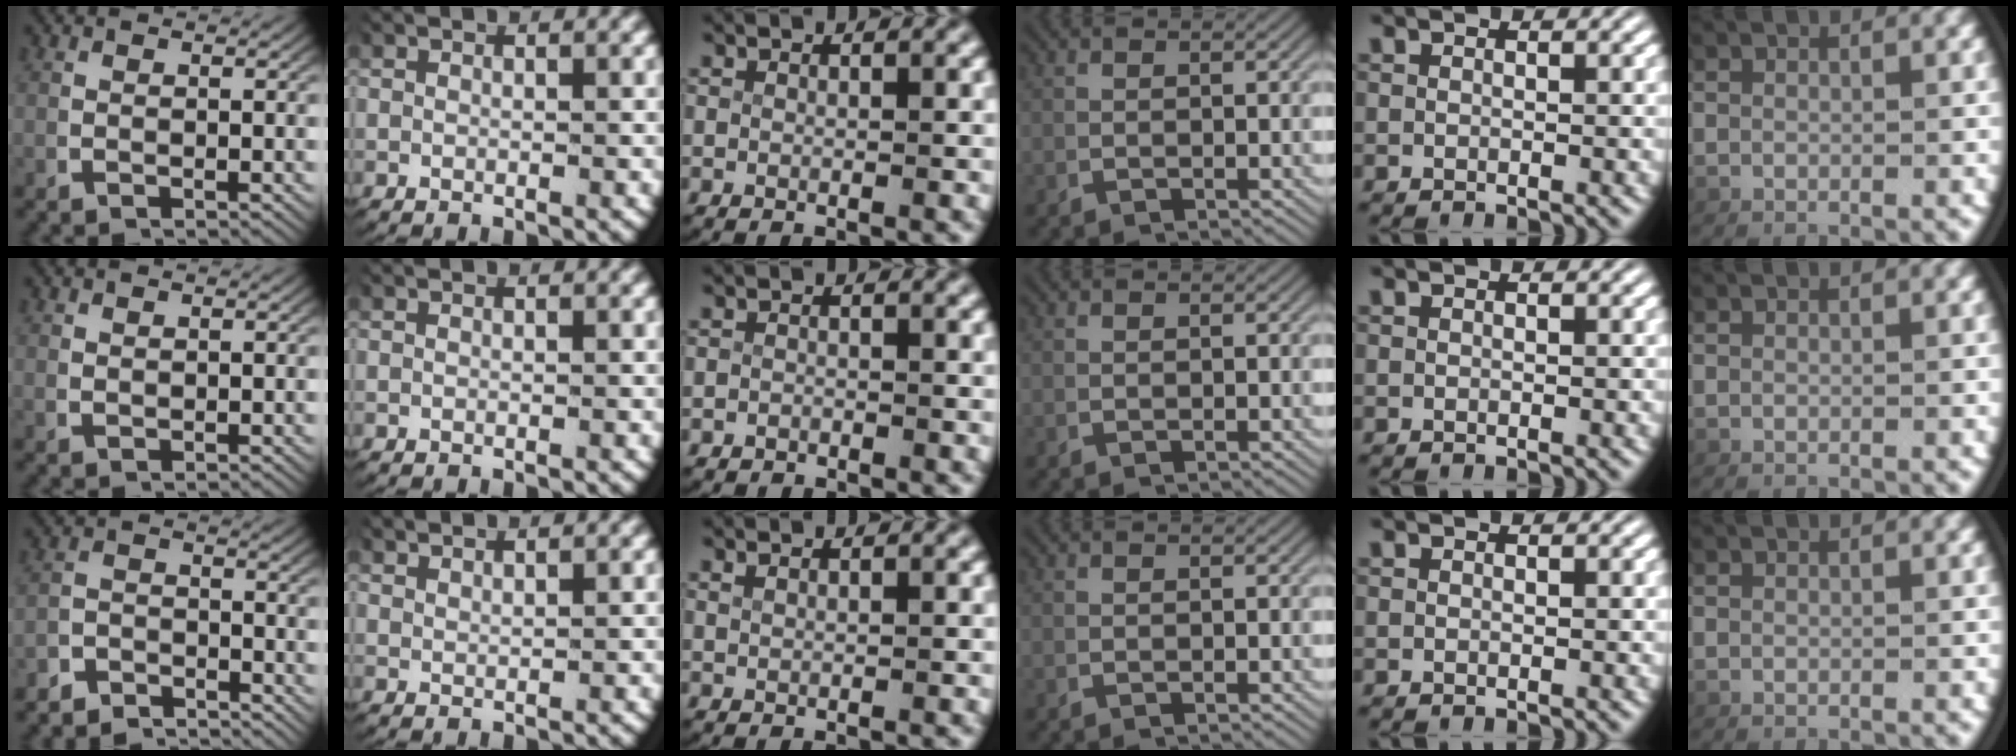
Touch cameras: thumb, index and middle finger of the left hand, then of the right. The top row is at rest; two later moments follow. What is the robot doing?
{"motion": "lift_and_place", "object": "coat"}